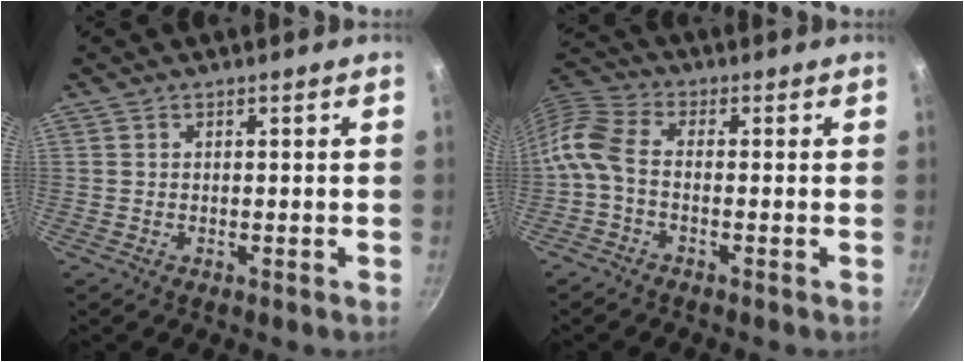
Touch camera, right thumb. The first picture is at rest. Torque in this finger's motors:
{"motor_torque": [-0.16, 0.44, 0.18, -0.18, 0.09]}